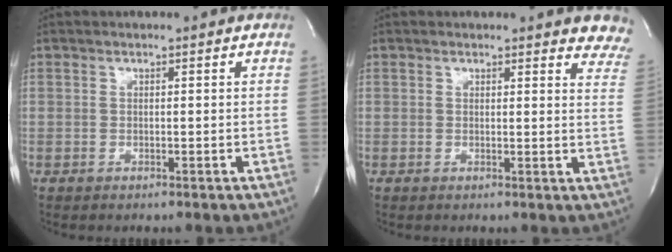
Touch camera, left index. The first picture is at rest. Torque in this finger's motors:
{"motor_torque": [0.33, -0.19, 0.03, 0.03]}